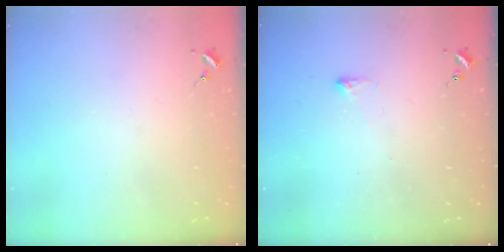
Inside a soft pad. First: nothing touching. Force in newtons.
{"total": 2.4, "press": 2.4, "slide": 0.5}